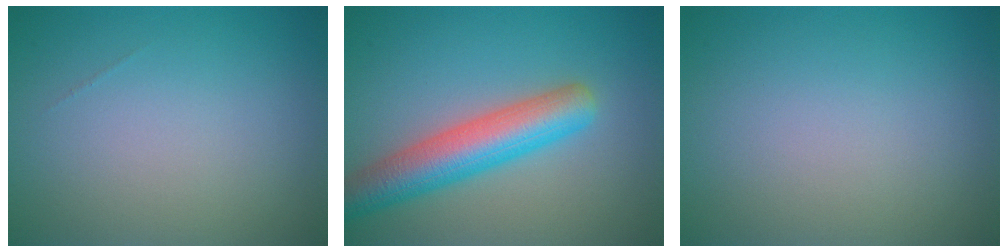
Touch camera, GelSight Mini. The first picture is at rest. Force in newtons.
{"total": 6.3, "press": 6.3, "slide": 0.4}
{"total": 0.0}